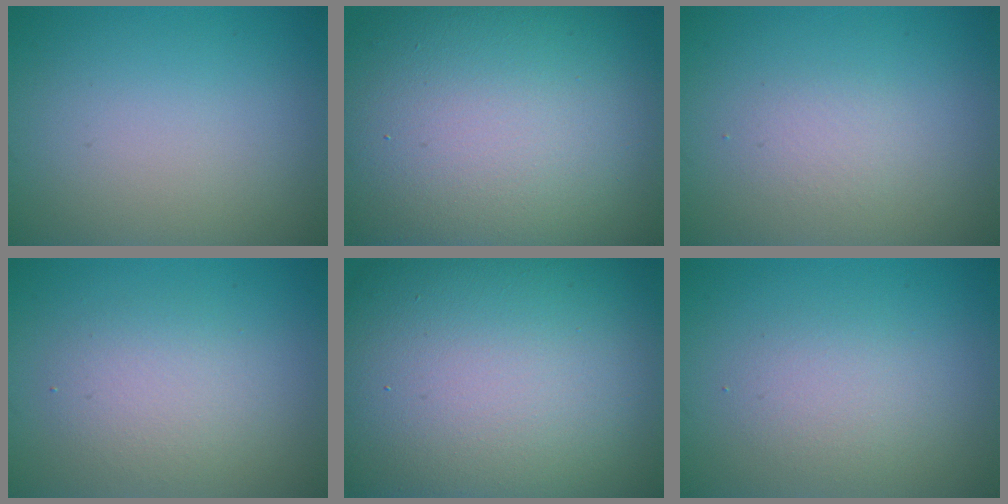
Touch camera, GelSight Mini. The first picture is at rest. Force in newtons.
{"total": 19.3, "press": 19.3, "slide": 0.3}
{"total": 1.4, "press": 1.4, "slide": 0.1}
{"total": 2.9, "press": 2.8, "slide": 0.2}
{"total": 24.5, "press": 24.5, "slide": 0.8}
{"total": 2.0, "press": 2.0, "slide": 0.1}